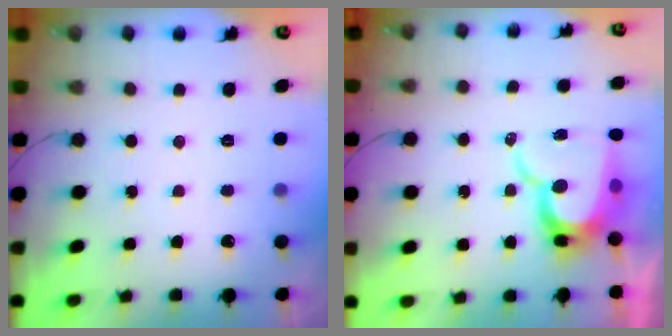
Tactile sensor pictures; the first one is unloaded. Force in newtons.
{"total": 13.4, "press": 13.3, "slide": 1.1}